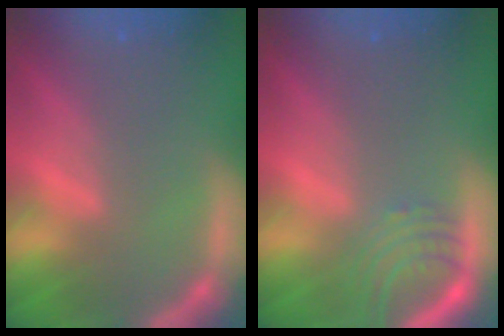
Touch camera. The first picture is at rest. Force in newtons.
{"total": 3.9}